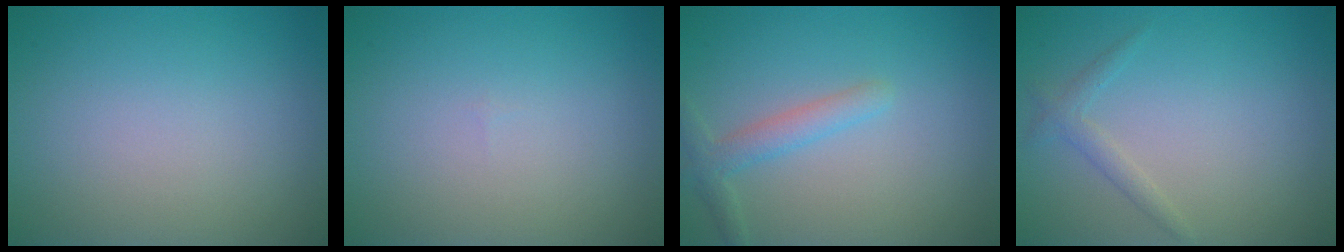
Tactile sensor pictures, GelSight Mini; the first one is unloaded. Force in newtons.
{"total": 0.0}
{"total": 2.2, "press": 2.2, "slide": 0.1}
{"total": 1.3, "press": 1.3, "slide": 0.1}